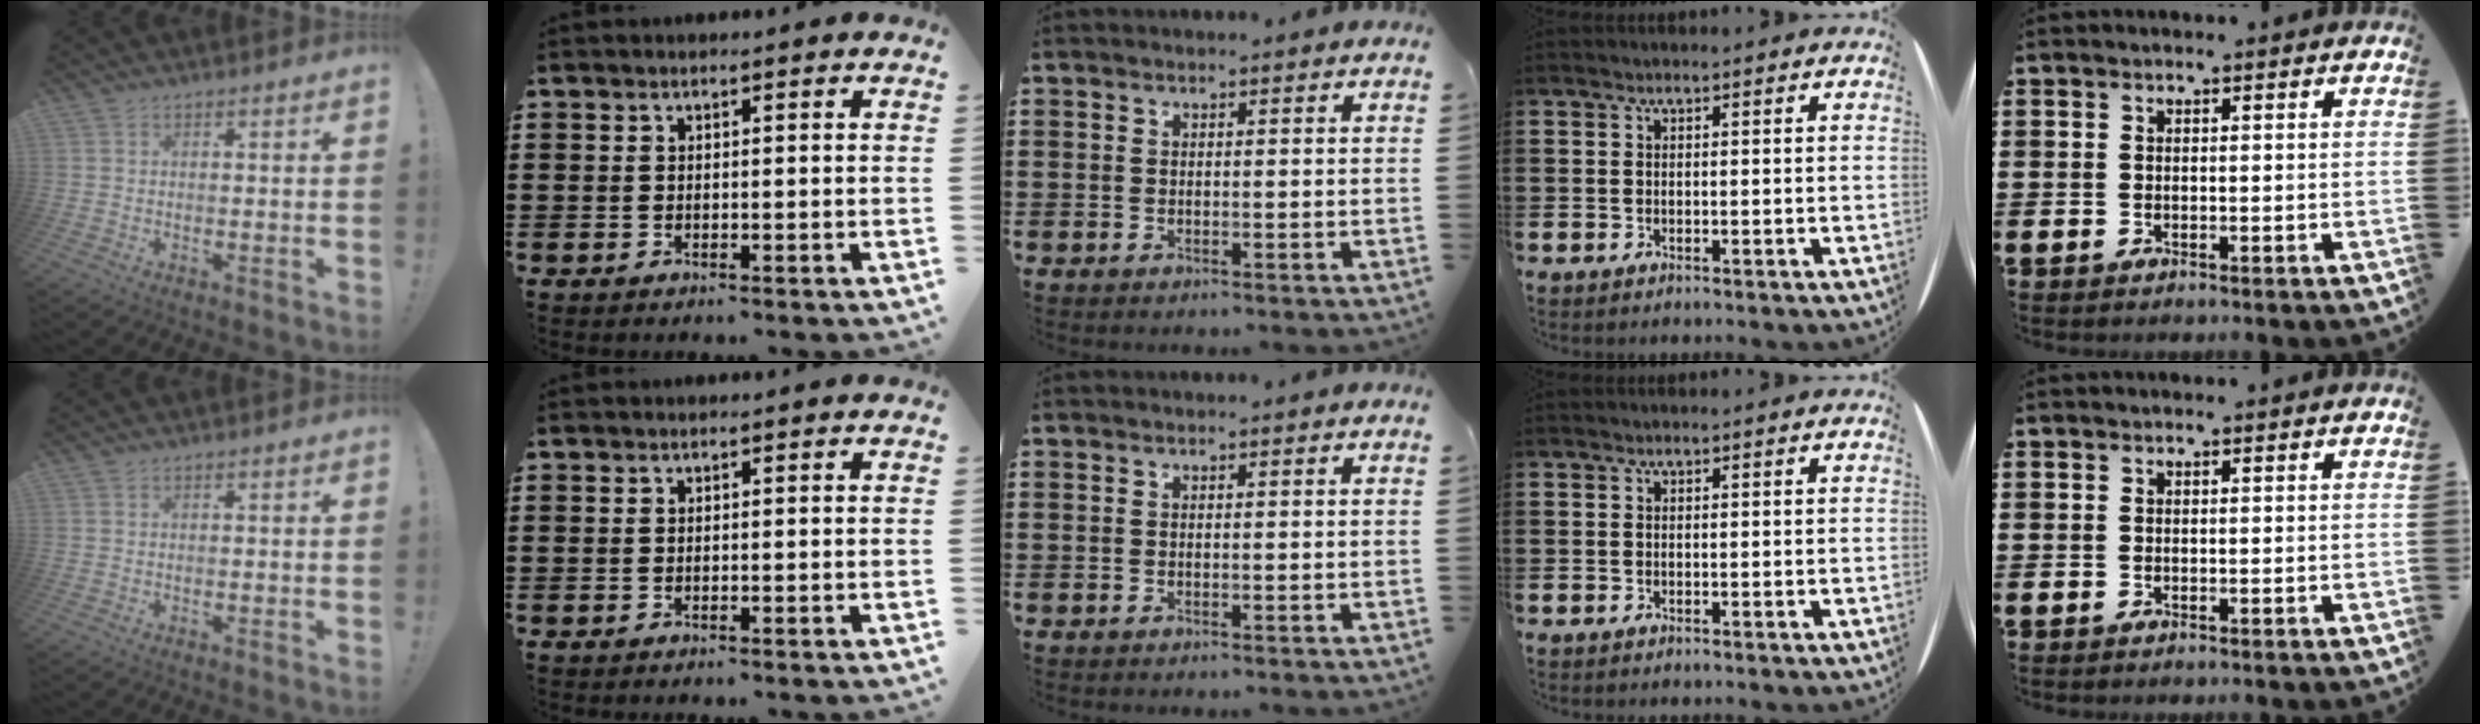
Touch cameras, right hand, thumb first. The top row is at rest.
{}